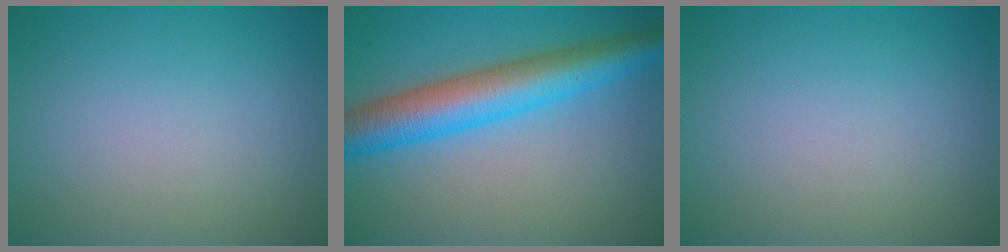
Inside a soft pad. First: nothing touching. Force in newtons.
{"total": 7.6, "press": 7.6, "slide": 0.1}
{"total": 0.0}